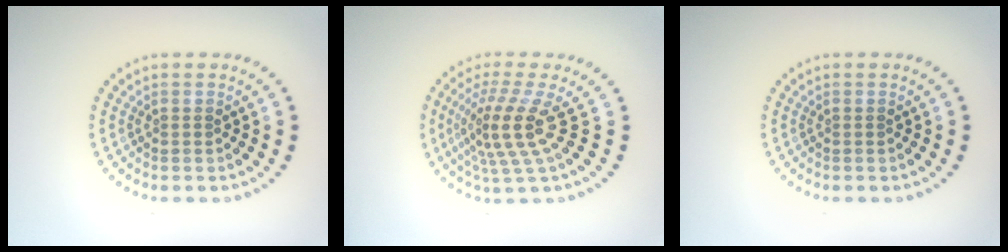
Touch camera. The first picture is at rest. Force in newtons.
{"total": 4.5, "press": 3.1, "slide": 3.2}
{"total": 0.0}